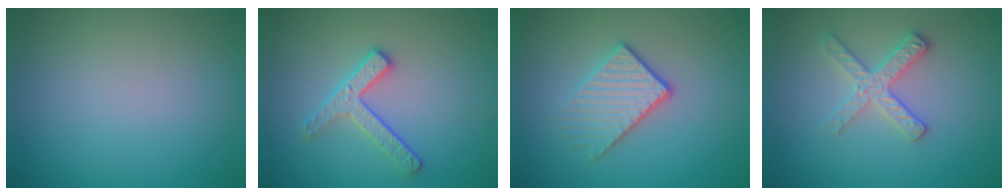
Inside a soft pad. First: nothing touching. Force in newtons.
{"total": 2.8, "press": 2.5, "slide": 1.3}
{"total": 3.3, "press": 2.7, "slide": 1.8}
{"total": 2.8, "press": 2.6, "slide": 1.0}